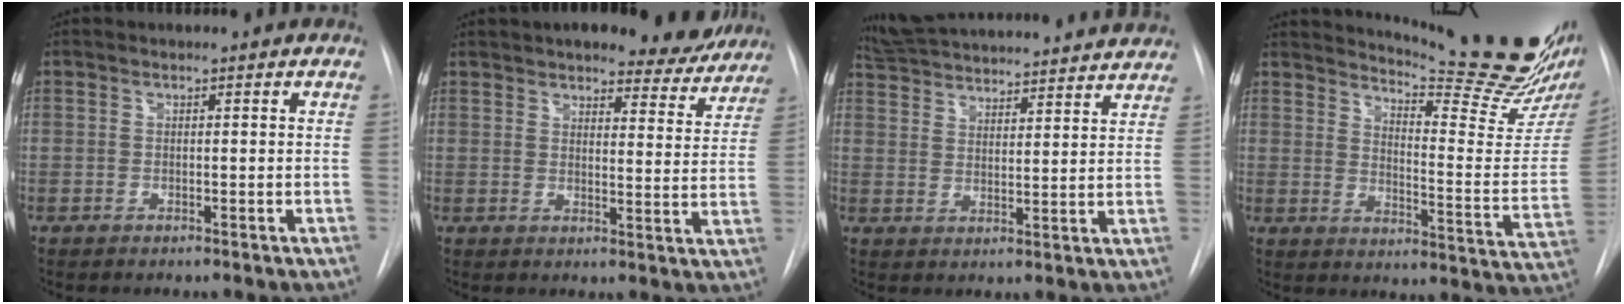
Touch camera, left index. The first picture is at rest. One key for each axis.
{"total": 10.8, "fx": 9.4, "fy": 3.0, "fz": 4.2, "tx": -0.034, "ty": -0.015, "tz": 0.108}
{"total": 24.8, "fx": 23.1, "fy": 3.8, "fz": 8.0, "tx": -0.154, "ty": -0.007, "tz": 0.313}
{"total": 23.0, "fx": 20.3, "fy": -0.1, "fz": 10.7, "tx": -0.166, "ty": -0.124, "tz": 0.260}